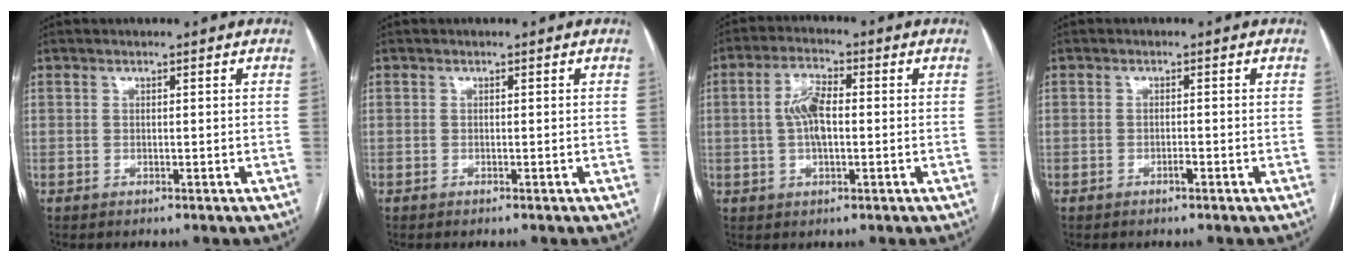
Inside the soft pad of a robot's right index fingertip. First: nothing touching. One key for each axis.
{"total": 0.0}
{"total": 5.9, "fx": 0.1, "fy": 2.0, "fz": 5.5, "tx": -0.115, "ty": 0.012, "tz": 0.001}
{"total": 0.8, "fx": -0.5, "fy": 0.2, "fz": 0.5, "tx": -0.010, "ty": 0.002, "tz": -0.006}